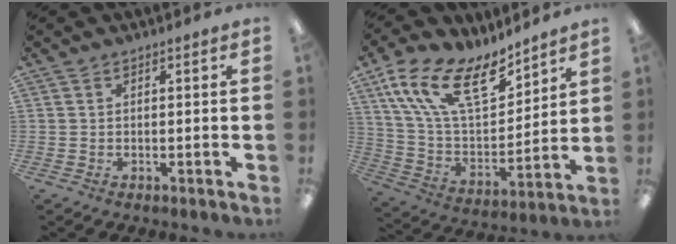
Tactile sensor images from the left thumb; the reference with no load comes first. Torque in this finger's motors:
{"motor_torque": [0.34, 0.34, 1.26, -1.51, 0.32]}